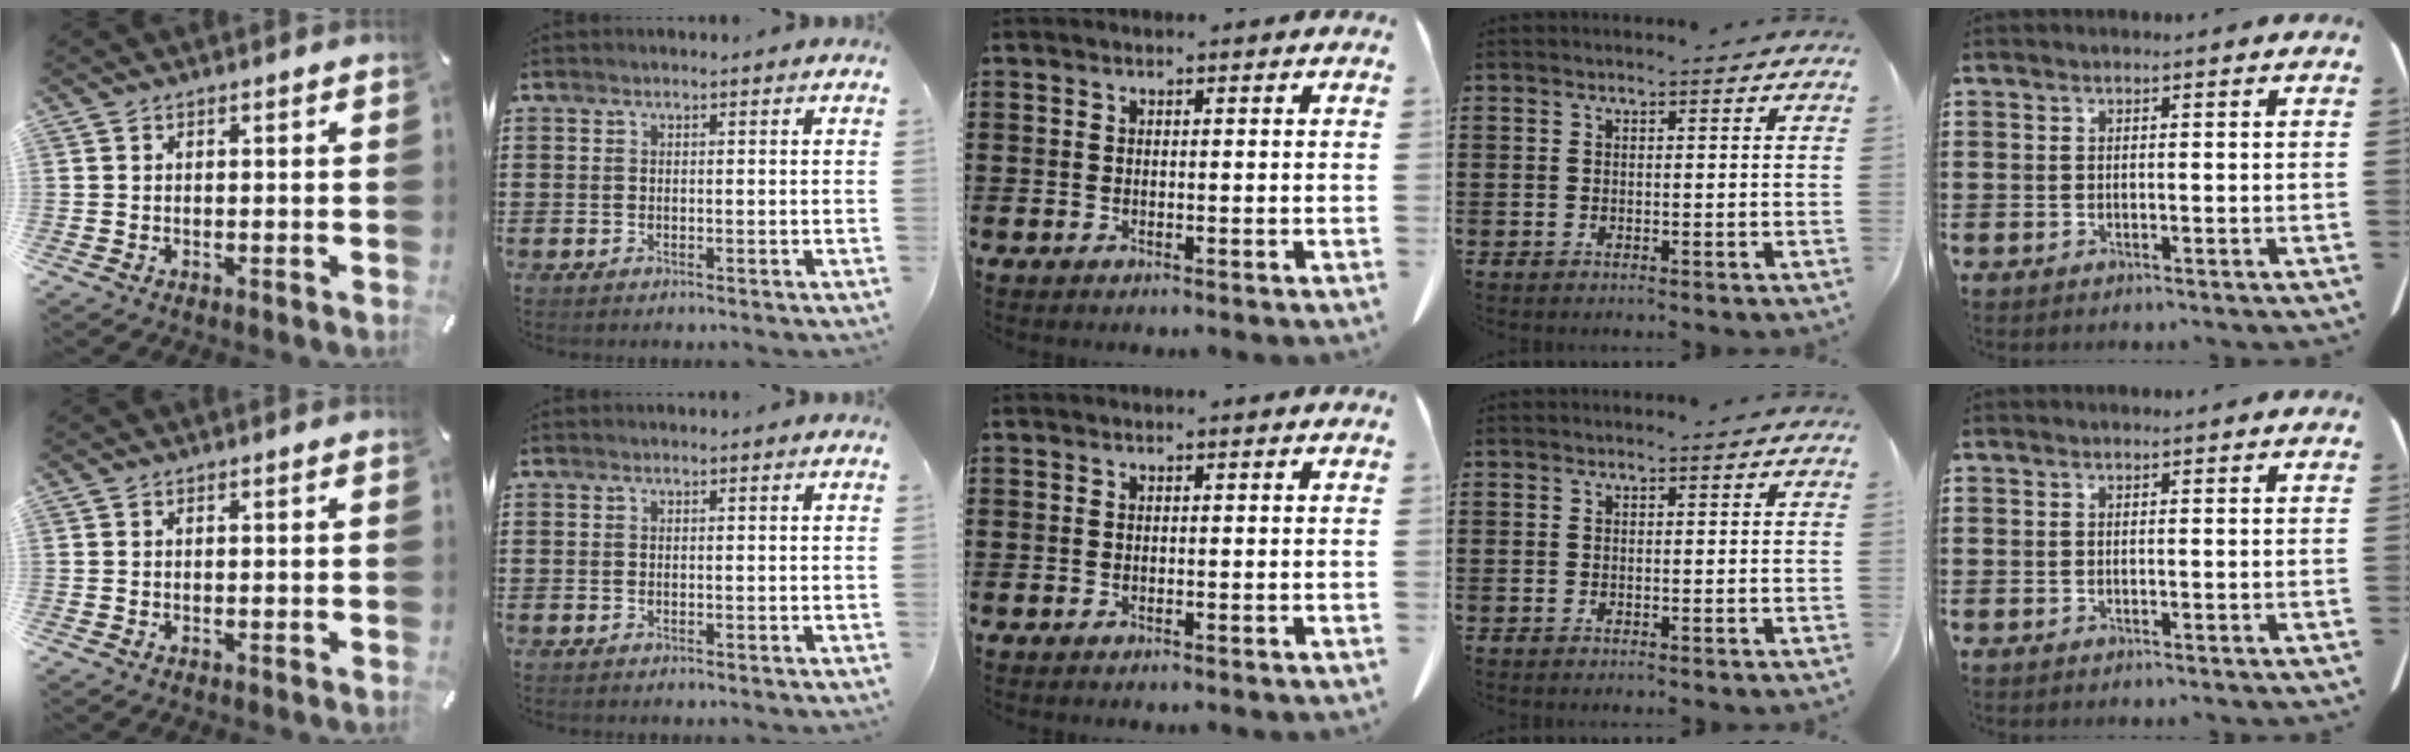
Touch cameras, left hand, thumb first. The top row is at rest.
{}